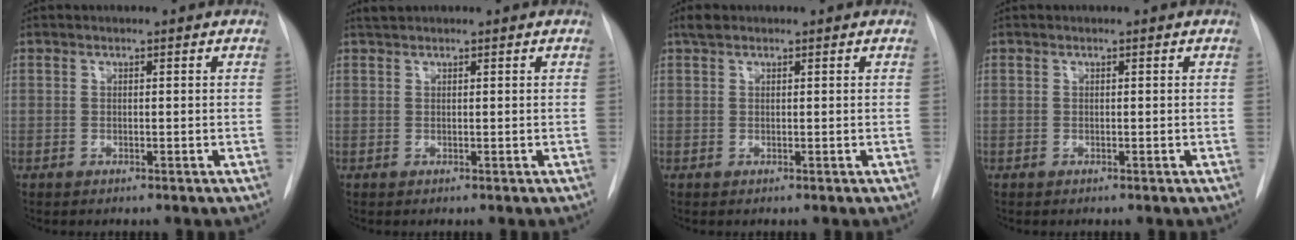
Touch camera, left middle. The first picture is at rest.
{"total": 0.9, "force": [0.9, 0.0, 0.2], "torque": [-0.010, 0.009, 0.021]}
{"total": 1.8, "force": [1.4, 0.8, 0.8], "torque": [-0.020, 0.011, 0.026]}
{"total": 0.0}